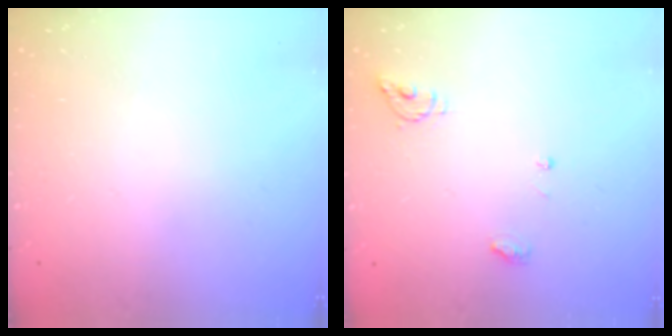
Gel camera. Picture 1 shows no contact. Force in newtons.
{"total": 5.3, "press": 5.3, "slide": 0.4}